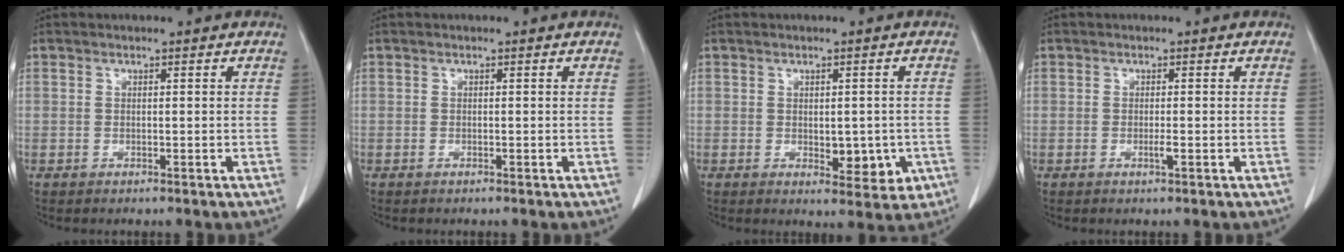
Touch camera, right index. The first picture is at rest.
{"total": 0.0}
{"total": 7.0, "force": [-1.6, 3.8, 5.7], "torque": [-0.068, 0.004, -0.010]}
{"total": 1.5, "force": [-0.5, 0.4, 1.4], "torque": [-0.029, -0.001, -0.007]}